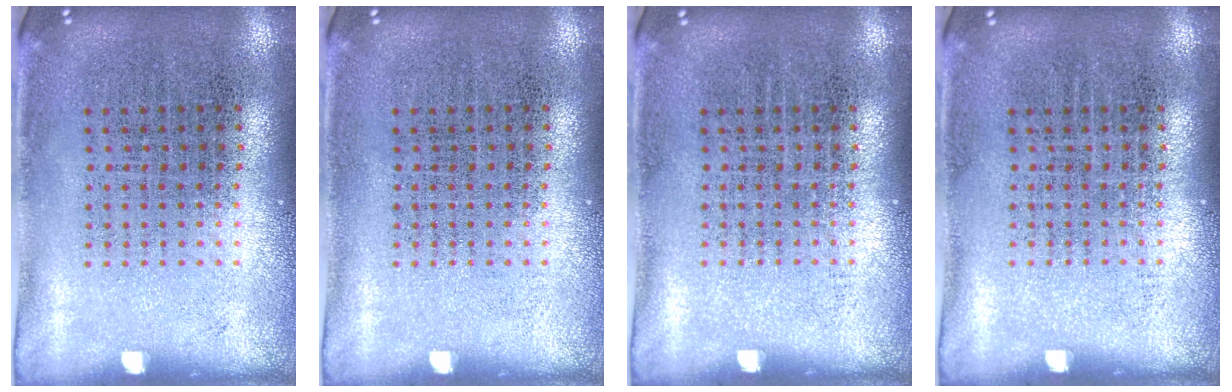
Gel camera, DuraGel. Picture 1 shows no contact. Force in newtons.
{"total": 0.0}
{"total": 0.0}
{"total": 0.0}